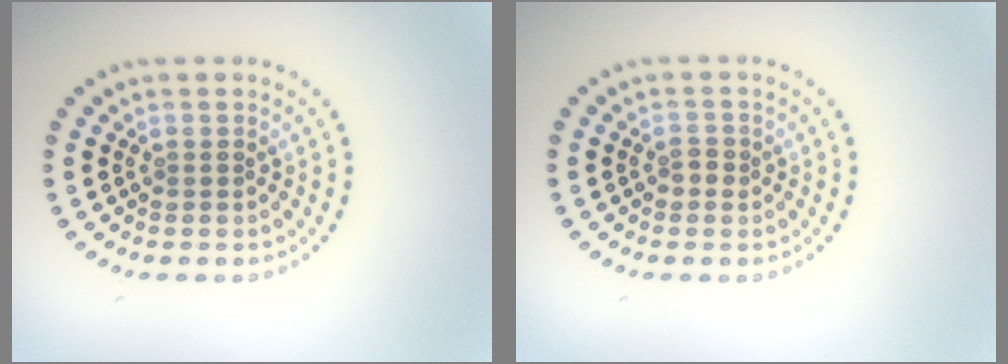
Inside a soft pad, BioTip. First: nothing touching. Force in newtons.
{"total": 1.1, "press": 1.1, "slide": 0.2}